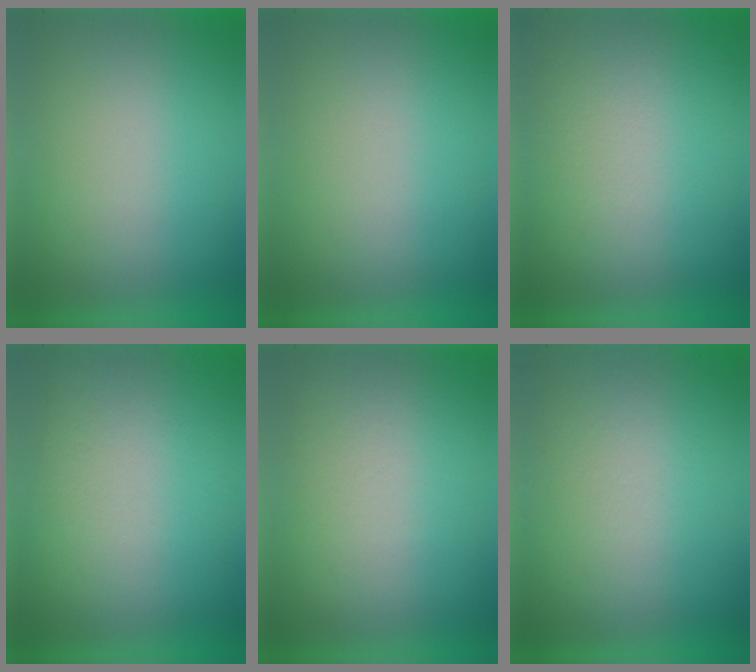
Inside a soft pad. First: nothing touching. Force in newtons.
{"total": 0.0}
{"total": 2.7}
{"total": 2.6}
{"total": 1.4}
{"total": 3.6}